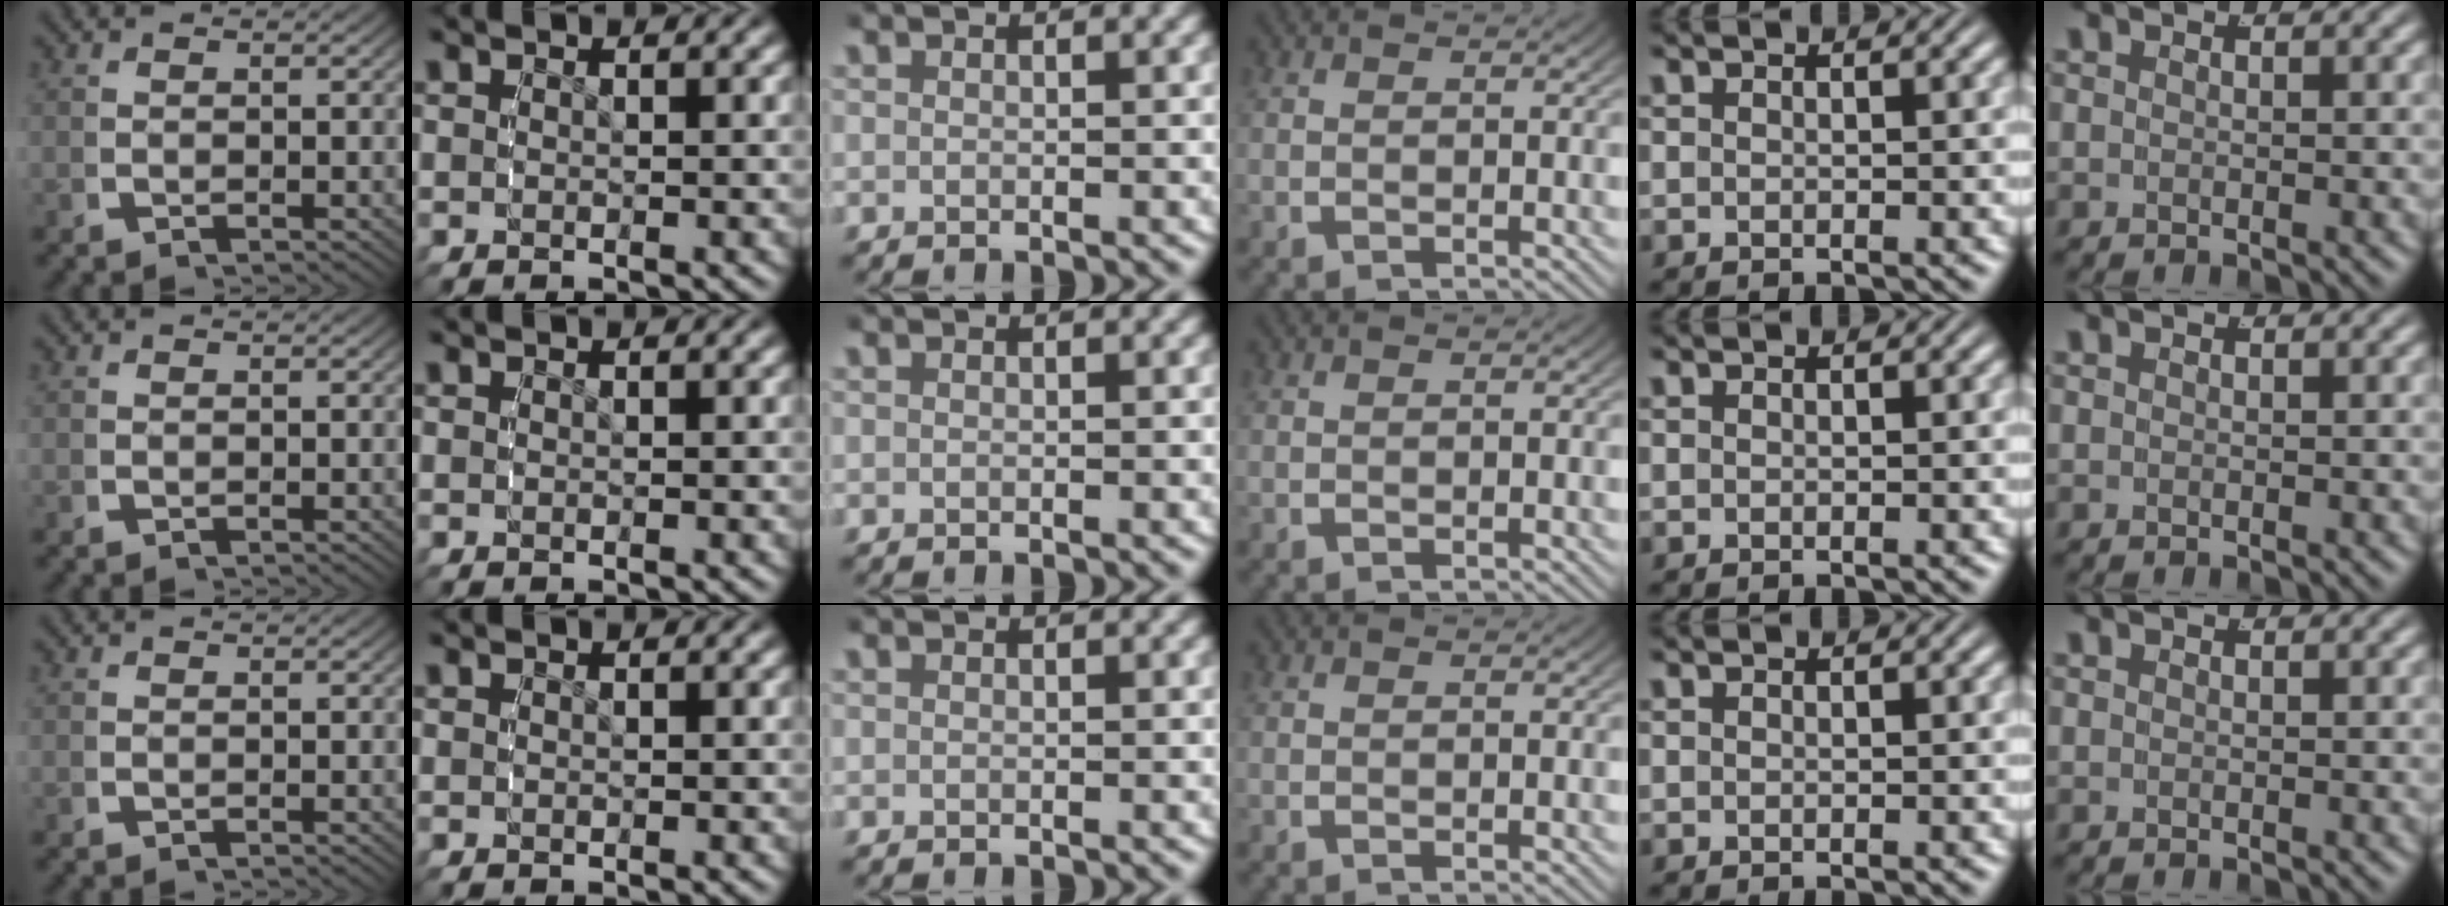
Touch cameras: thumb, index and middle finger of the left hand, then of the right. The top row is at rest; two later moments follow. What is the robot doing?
{"motion": "reach", "object": "stress ball aka squeeze ball"}